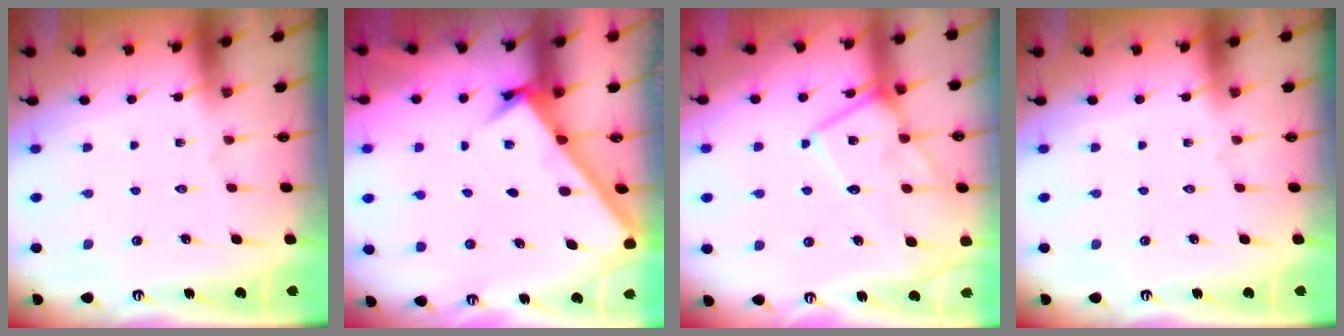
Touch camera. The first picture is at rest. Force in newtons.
{"total": 2.7, "press": 2.7, "slide": 0.3}
{"total": 13.7, "press": 13.7, "slide": 1.2}
{"total": 0.0}